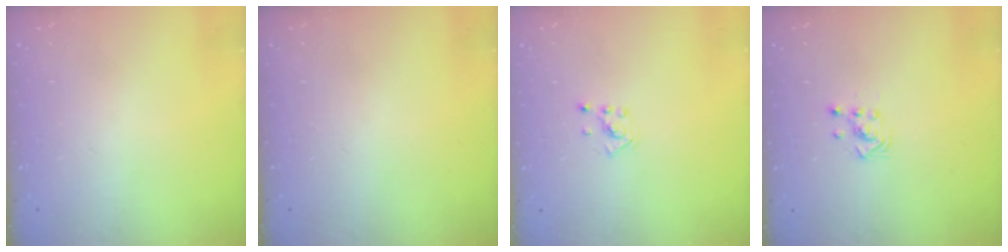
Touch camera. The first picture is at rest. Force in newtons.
{"total": 0.0}
{"total": 2.2, "press": 2.2, "slide": 0.6}
{"total": 2.9, "press": 2.8, "slide": 0.3}